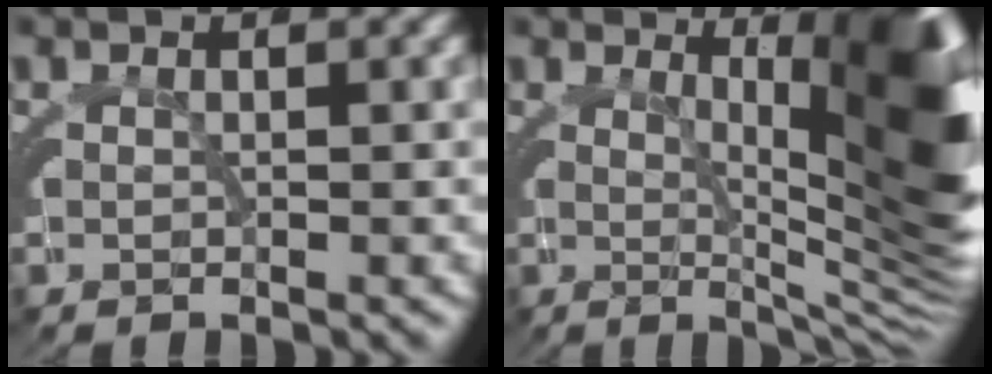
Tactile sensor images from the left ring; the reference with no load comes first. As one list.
[{"total": 15.0, "force": [1.0, 5.9, 13.8], "torque": [-0.125, 0.012, 0.011]}]